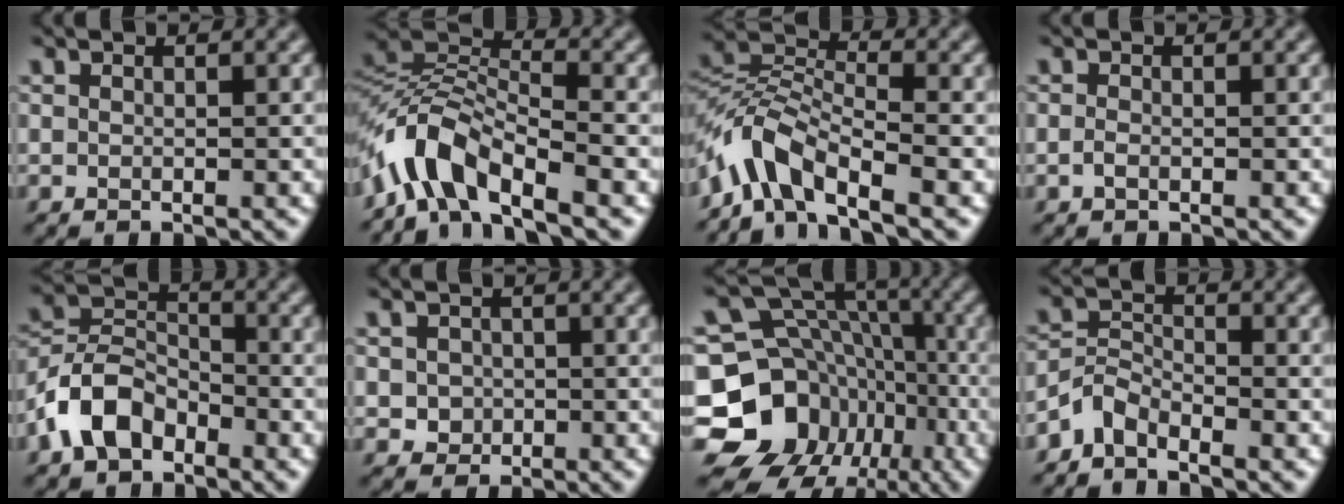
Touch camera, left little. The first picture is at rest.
{"total": 6.9, "force": [-4.9, 2.5, 4.1], "torque": [-0.073, 0.009, -0.106]}
{"total": 6.2, "force": [-4.5, 2.3, 3.6], "torque": [-0.068, 0.008, -0.100]}
{"total": 0.8, "force": [-0.4, 0.4, 0.5], "torque": [-0.015, 0.000, -0.009]}
{"total": 5.9, "force": [-3.4, 3.8, 3.1], "torque": [-0.063, 0.005, -0.075]}
{"total": 1.7, "force": [-0.2, 1.6, 0.5], "torque": [-0.009, -0.002, 0.001]}
{"total": 15.4, "force": [-5.5, 13.0, 6.0], "torque": [-0.128, 0.000, -0.097]}
{"total": 2.8, "force": [-2.5, 1.1, 0.9], "torque": [-0.020, 0.009, -0.059]}